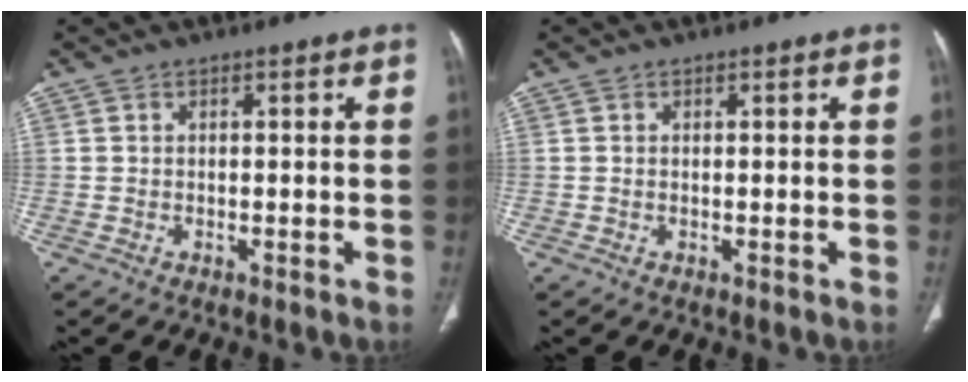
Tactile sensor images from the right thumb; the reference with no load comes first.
{"total": 0.0}